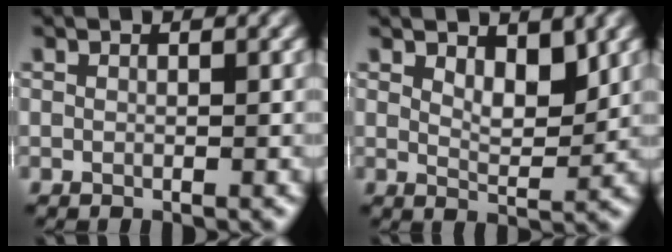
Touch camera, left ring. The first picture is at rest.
{"total": 3.3, "force": [1.7, 1.4, 2.4], "torque": [-0.041, -0.008, 0.030]}